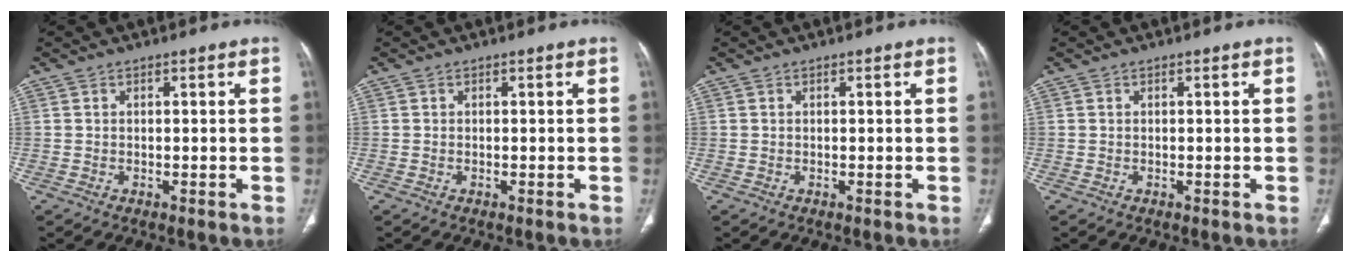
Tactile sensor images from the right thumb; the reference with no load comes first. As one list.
[{"total": 0.0}, {"total": 0.0}, {"total": 0.0}]